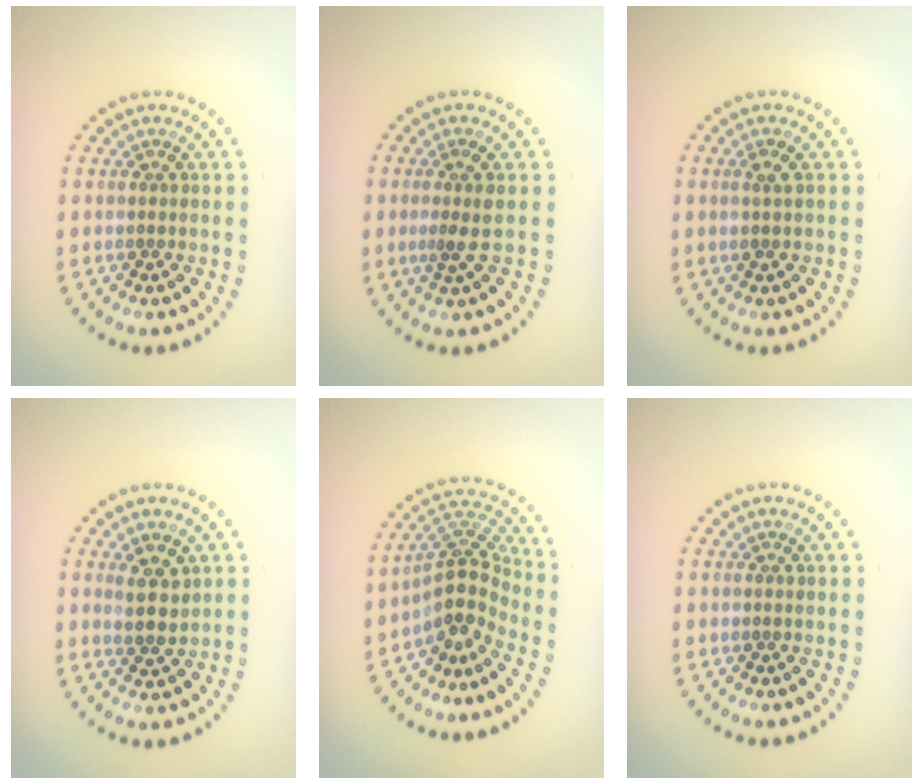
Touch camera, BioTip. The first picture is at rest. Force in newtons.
{"total": 1.8, "press": 1.3, "slide": 1.2}
{"total": 0.9, "press": 0.8, "slide": 0.3}
{"total": 2.3, "press": 2.1, "slide": 1.0}
{"total": 4.0, "press": 2.8, "slide": 2.9}
{"total": 0.0}